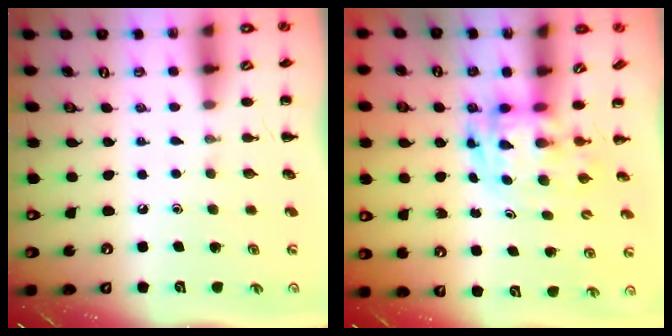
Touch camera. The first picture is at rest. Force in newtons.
{"total": 3.4, "press": 3.3, "slide": 0.7}